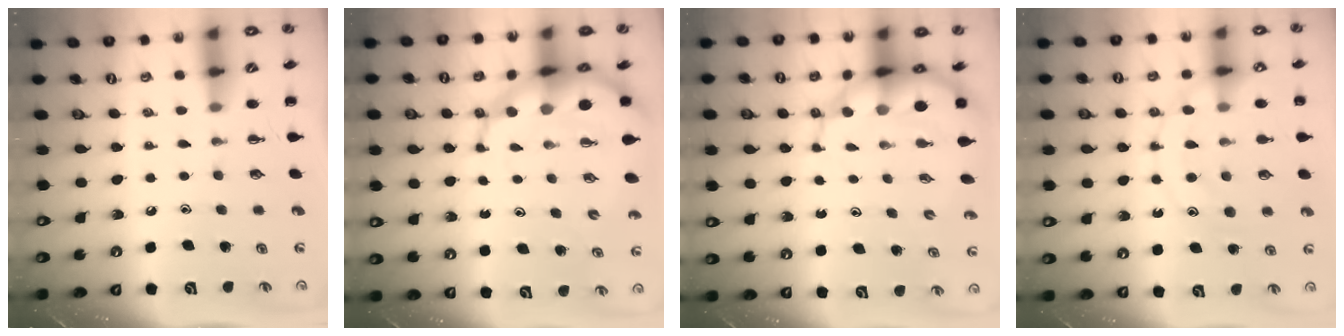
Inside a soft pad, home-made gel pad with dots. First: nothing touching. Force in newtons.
{"total": 9.7, "press": 9.3, "slide": 2.9}
{"total": 9.2, "press": 8.8, "slide": 2.8}
{"total": 14.1, "press": 14.0, "slide": 1.6}